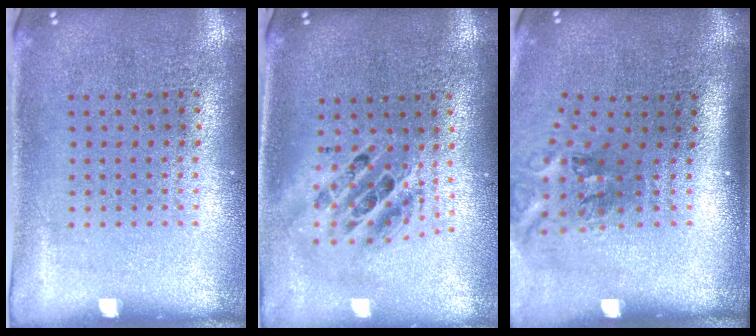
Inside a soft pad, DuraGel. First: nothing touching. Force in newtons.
{"total": 1.9, "press": 1.5, "slide": 1.1}
{"total": 2.0, "press": 1.2, "slide": 1.6}